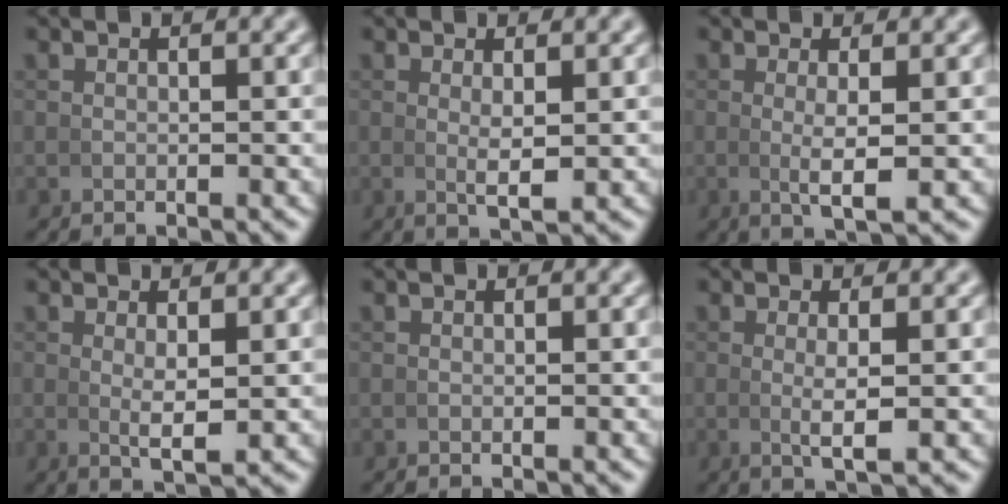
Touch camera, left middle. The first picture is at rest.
{"total": 2.0, "force": [0.3, 0.4, 2.0], "torque": [-0.035, -0.007, 0.008]}
{"total": 2.9, "force": [0.0, 0.4, 2.8], "torque": [-0.051, -0.007, 0.004]}
{"total": 2.4, "force": [0.3, 0.4, 2.3], "torque": [-0.040, -0.009, 0.010]}
{"total": 0.0}
{"total": 2.4, "force": [0.0, 0.2, 2.4], "torque": [-0.043, -0.004, 0.003]}